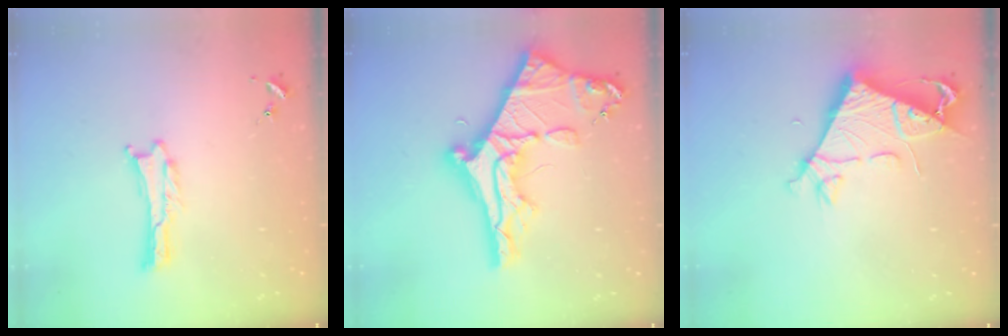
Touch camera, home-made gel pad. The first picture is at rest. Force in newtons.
{"total": 11.4, "press": 11.4, "slide": 1.1}
{"total": 7.4, "press": 7.4, "slide": 0.7}